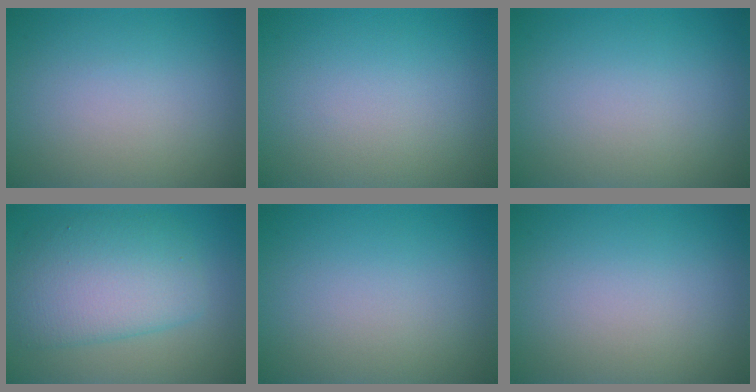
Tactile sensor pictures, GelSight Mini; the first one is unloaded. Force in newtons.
{"total": 0.0}
{"total": 0.0}
{"total": 6.3, "press": 6.3, "slide": 0.2}
{"total": 0.0}
{"total": 0.0}